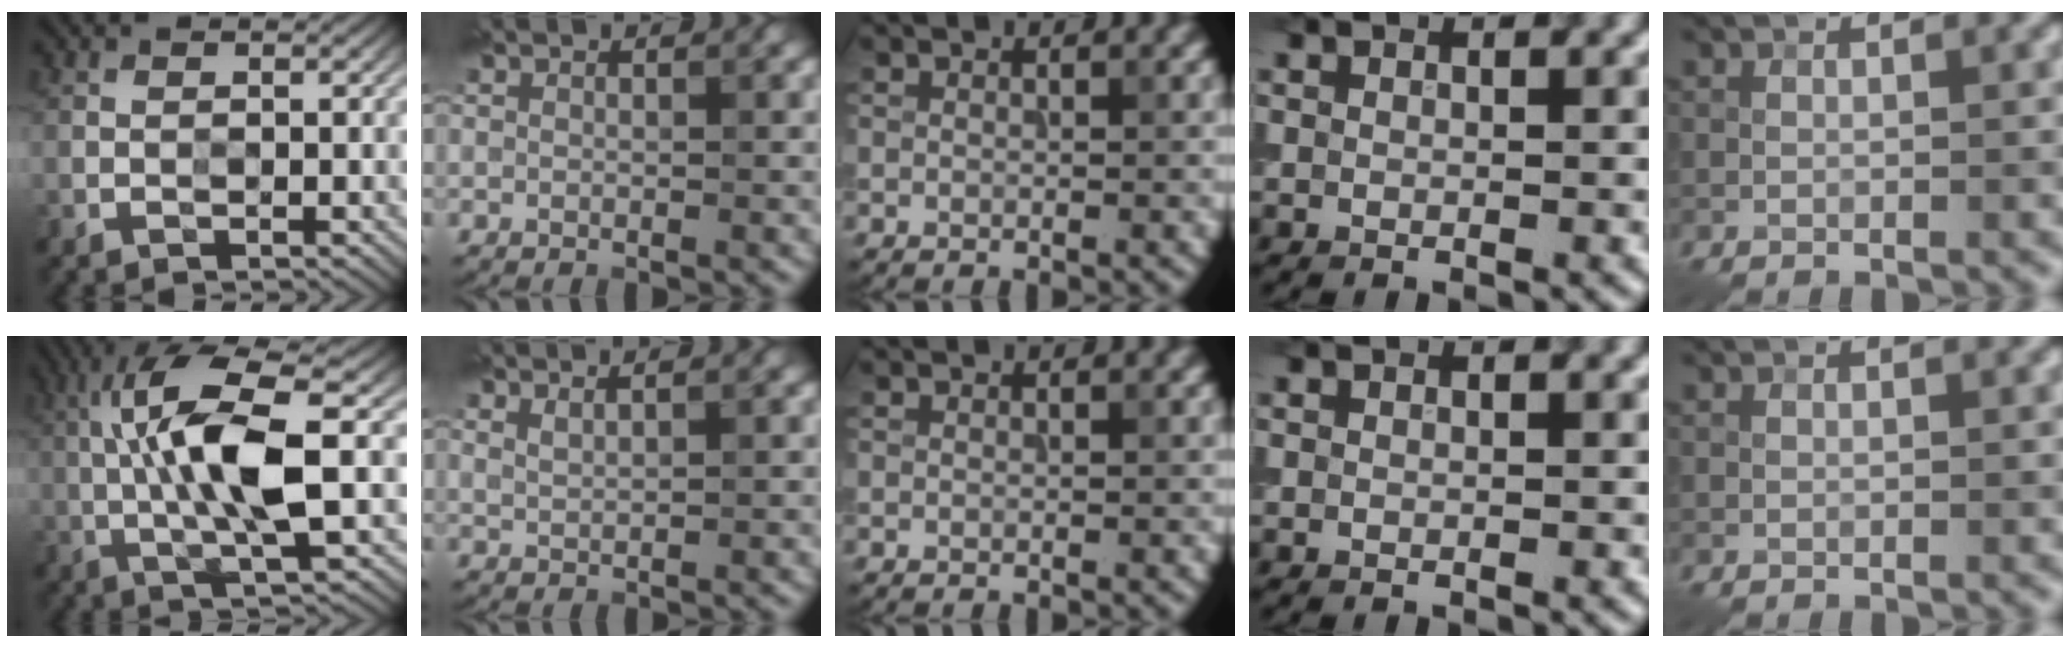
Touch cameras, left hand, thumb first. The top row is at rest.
{"thumb": {"total": 12.4, "force": [1.3, 3.1, 12.0], "torque": [-0.237, 0.016, 0.023]}, "index": {"total": 1.5, "force": [1.2, 0.5, 0.8], "torque": [-0.009, 0.002, 0.017]}}